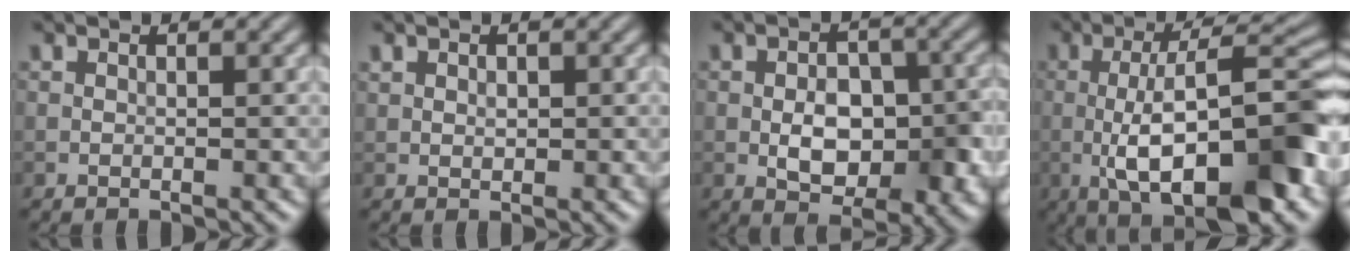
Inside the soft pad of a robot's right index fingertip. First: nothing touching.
{"total": 0.8, "force": [0.4, 0.6, 0.3], "torque": [-0.009, -0.001, 0.009]}
{"total": 6.0, "force": [-1.0, 3.6, 4.6], "torque": [-0.068, -0.001, -0.015]}
{"total": 12.1, "force": [-2.9, 3.5, 11.2], "torque": [-0.169, 0.011, -0.048]}